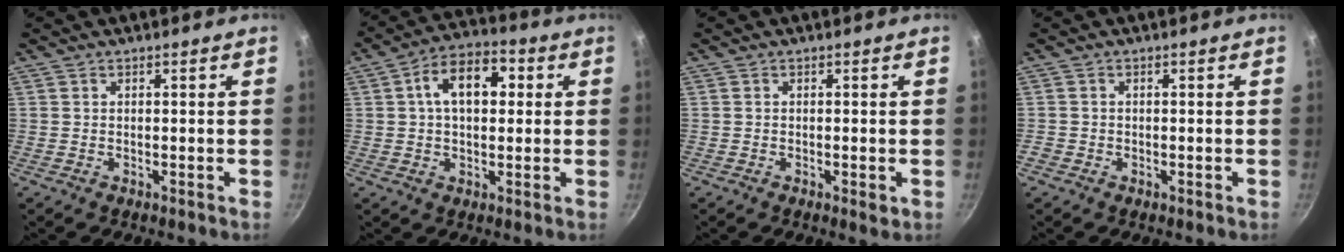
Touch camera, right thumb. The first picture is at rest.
{"total": 11.4, "force": [2.2, 7.0, 8.7], "torque": [-0.106, 0.021, 0.021]}
{"total": 1.4, "force": [-0.5, 0.4, 1.3], "torque": [-0.024, -0.003, -0.008]}
{"total": 1.0, "force": [-0.5, 0.8, 0.2], "torque": [-0.006, 0.002, -0.011]}